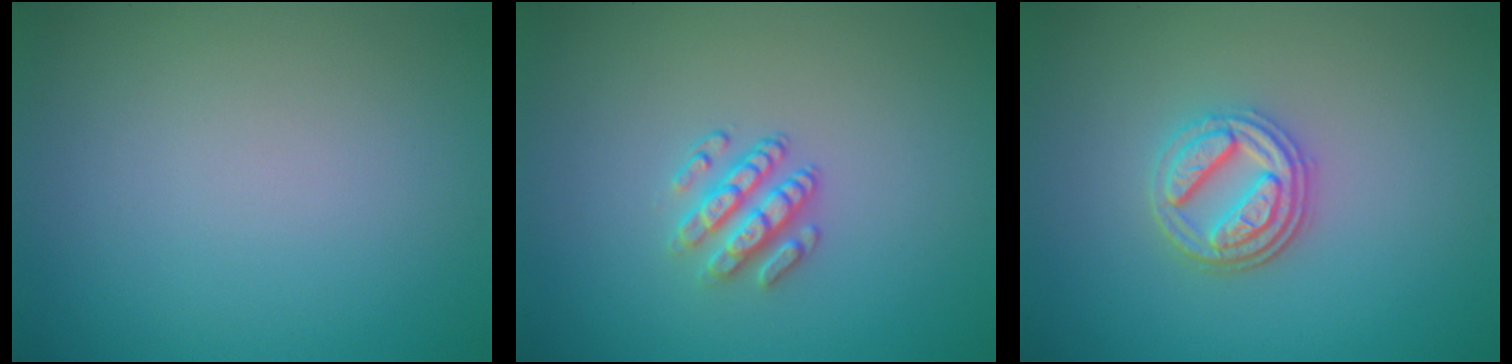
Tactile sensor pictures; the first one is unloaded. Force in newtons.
{"total": 2.3, "press": 1.9, "slide": 1.4}
{"total": 3.6, "press": 3.1, "slide": 1.8}